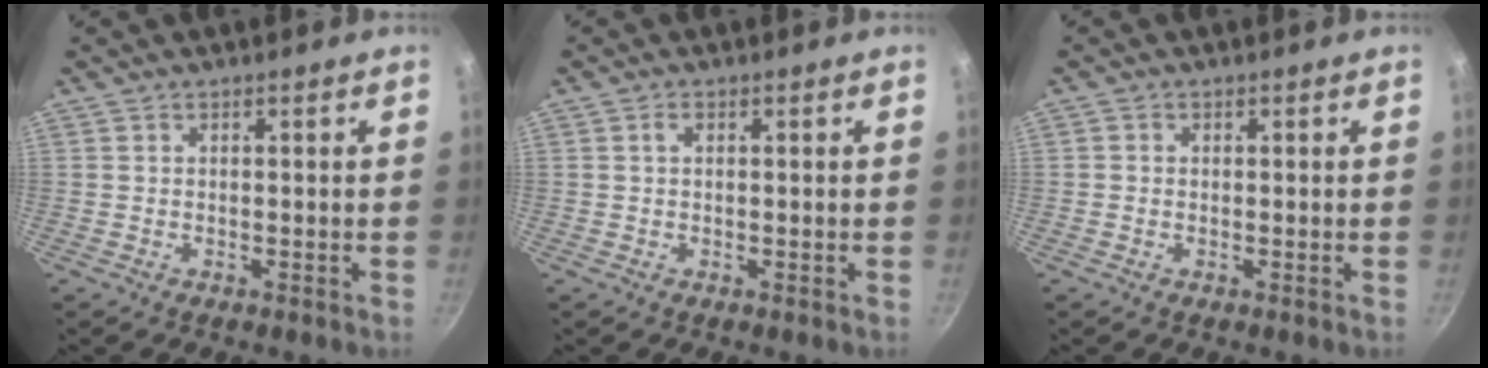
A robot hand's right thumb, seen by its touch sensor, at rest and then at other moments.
{"total": 1.4, "force": [0.4, 0.9, 1.0], "torque": [-0.015, 0.005, 0.006]}
{"total": 0.6, "force": [0.0, 0.5, 0.2], "torque": [-0.002, 0.003, -0.002]}